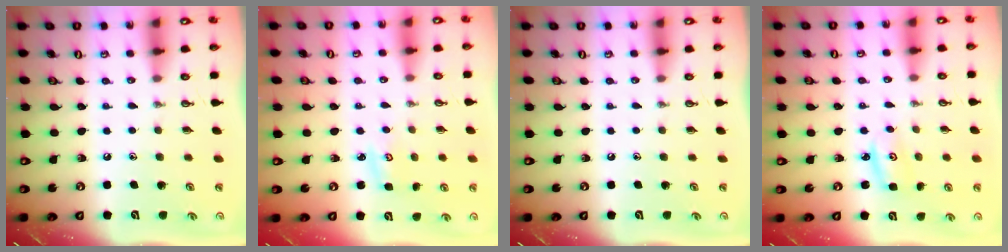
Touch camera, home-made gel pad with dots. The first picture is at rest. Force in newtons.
{"total": 2.9, "press": 2.9, "slide": 0.2}
{"total": 0.0}
{"total": 2.9, "press": 2.9, "slide": 0.3}